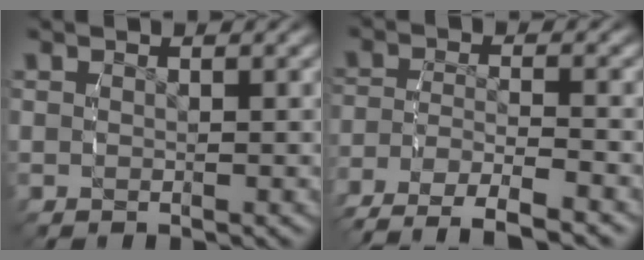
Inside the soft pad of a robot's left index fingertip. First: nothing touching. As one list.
[{"total": 6.7, "force": [-5.5, 2.5, 2.9], "torque": [-0.055, -0.020, -0.085]}]